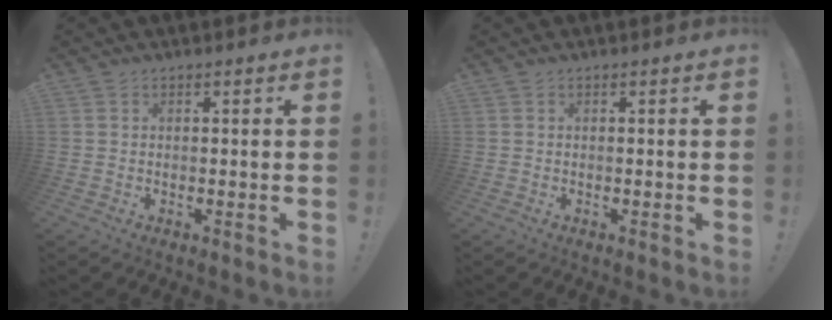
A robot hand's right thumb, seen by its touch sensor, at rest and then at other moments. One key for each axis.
{"total": 0.0}